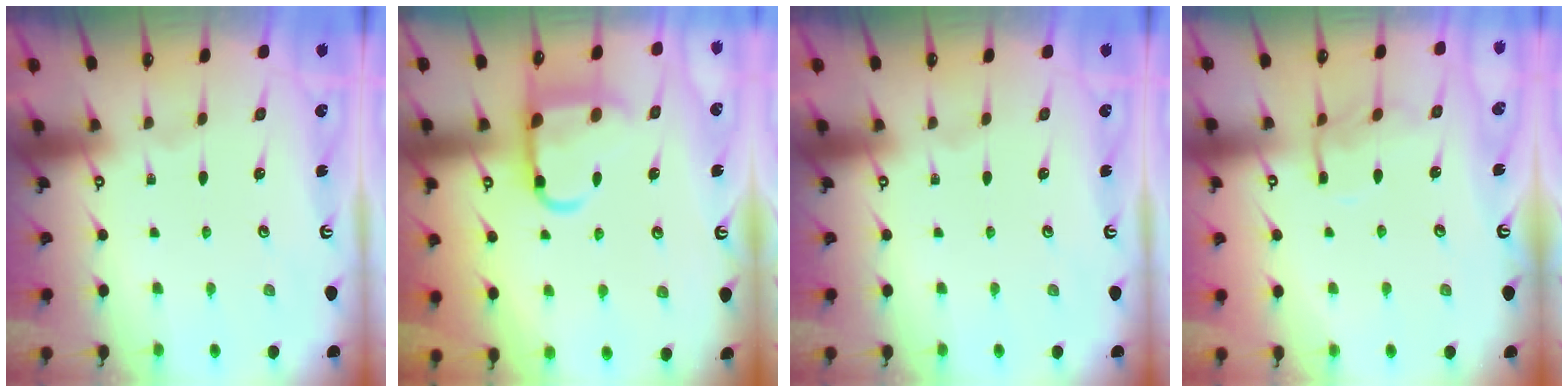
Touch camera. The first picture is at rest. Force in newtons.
{"total": 11.5, "press": 11.4, "slide": 1.6}
{"total": 0.0}
{"total": 9.9, "press": 9.8, "slide": 0.7}